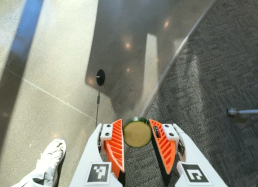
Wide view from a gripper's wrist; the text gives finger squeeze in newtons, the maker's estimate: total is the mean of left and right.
{"total": 8.6, "left": 8.2, "right": 8.9}